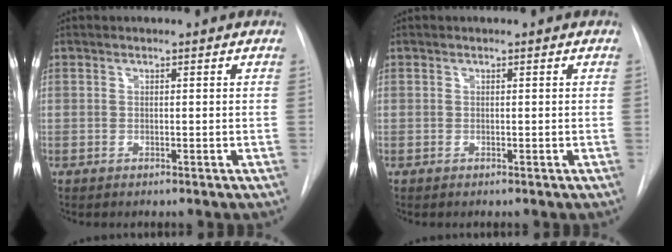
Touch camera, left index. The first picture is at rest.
{"total": 0.0}